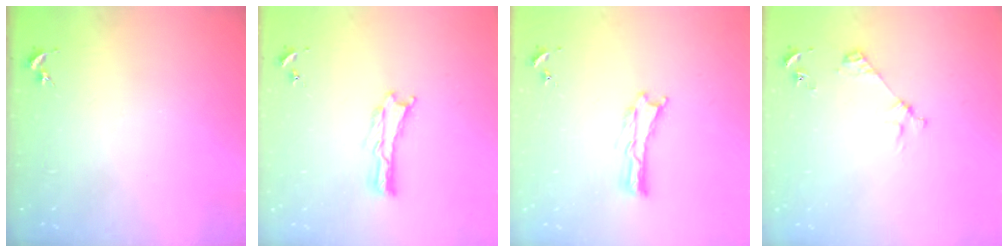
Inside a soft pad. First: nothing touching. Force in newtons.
{"total": 0.0}
{"total": 0.0}
{"total": 3.1, "press": 3.1, "slide": 0.3}